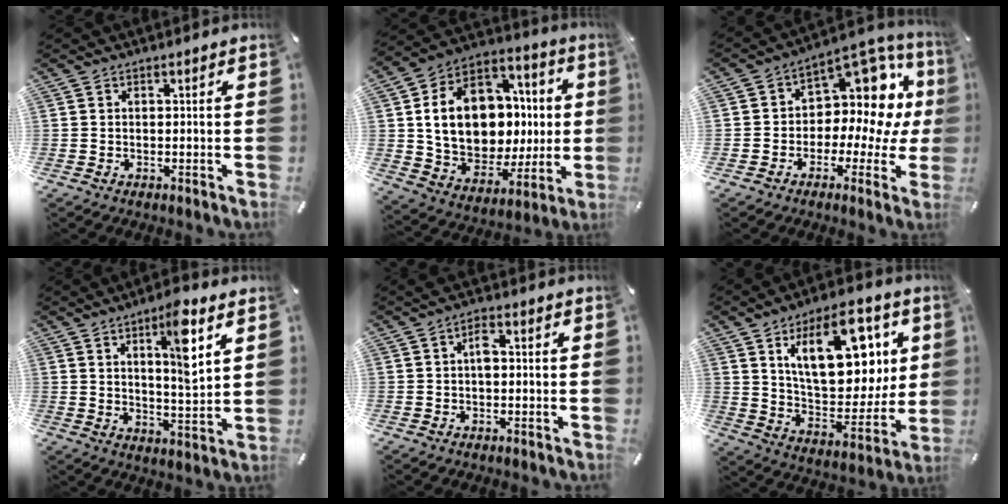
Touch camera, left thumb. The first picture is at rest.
{"total": 18.1, "force": [1.7, 14.3, 11.0], "torque": [-0.201, -0.015, 0.039]}
{"total": 11.1, "force": [3.5, 8.3, 6.4], "torque": [-0.083, -0.046, 0.064]}
{"total": 10.8, "force": [5.0, 2.5, 9.3], "torque": [-0.132, -0.030, 0.073]}
{"total": 3.1, "force": [-0.1, 1.4, 2.8], "torque": [-0.055, 0.009, -0.003]}
{"total": 21.0, "force": [8.4, 11.4, 15.5], "torque": [-0.240, -0.029, 0.142]}